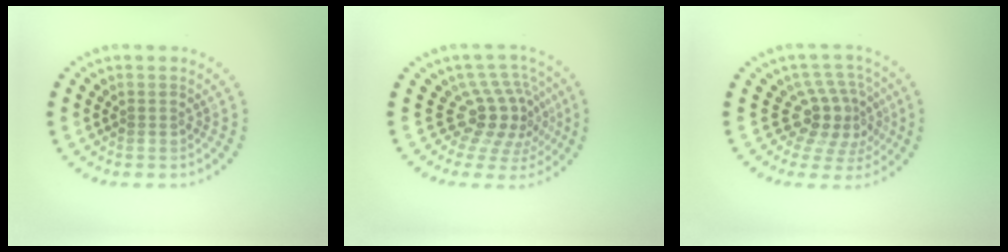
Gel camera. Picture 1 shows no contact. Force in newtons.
{"total": 4.4, "press": 3.1, "slide": 3.1}
{"total": 4.0, "press": 3.1, "slide": 2.6}